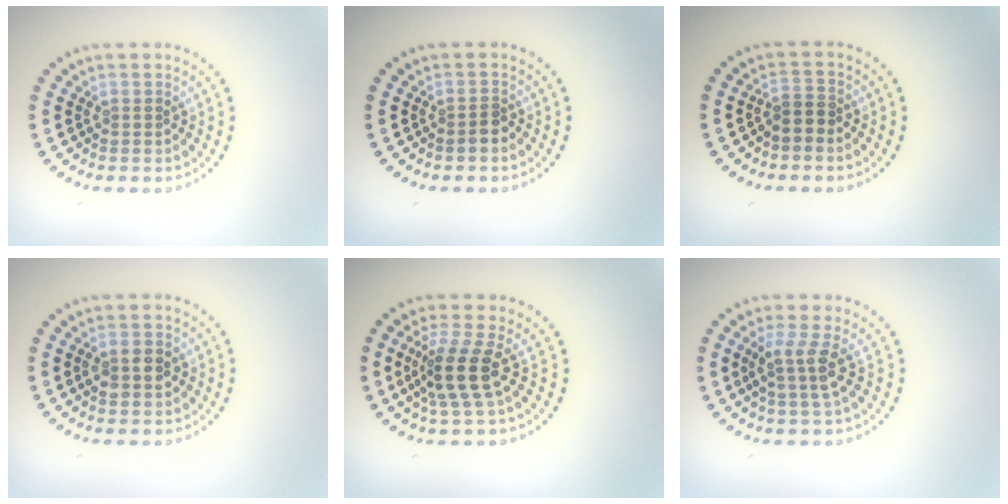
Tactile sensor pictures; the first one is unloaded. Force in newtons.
{"total": 1.4, "press": 1.1, "slide": 0.8}
{"total": 1.3, "press": 1.0, "slide": 0.9}
{"total": 2.8, "press": 2.8, "slide": 0.1}
{"total": 4.0, "press": 3.1, "slide": 2.5}
{"total": 2.6, "press": 2.0, "slide": 1.7}